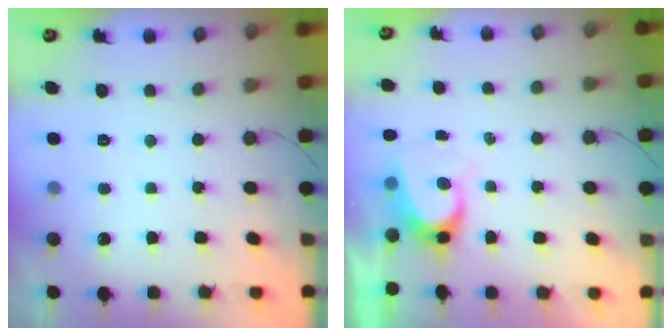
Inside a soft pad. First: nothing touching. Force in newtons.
{"total": 5.9, "press": 5.9, "slide": 0.5}